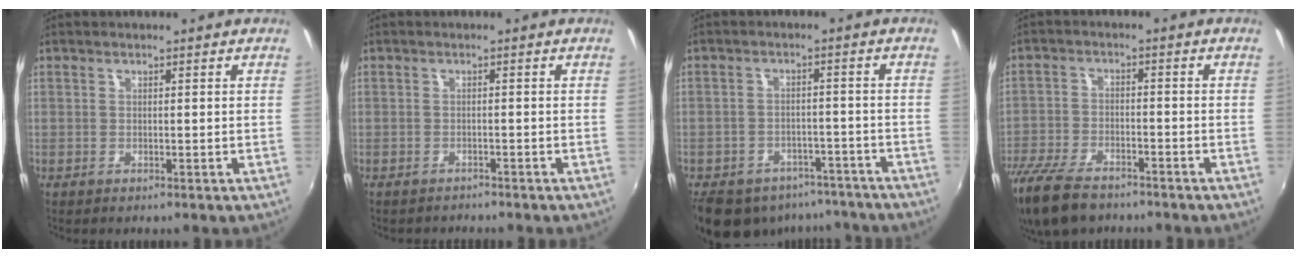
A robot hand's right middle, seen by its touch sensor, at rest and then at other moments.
{"total": 1.5, "force": [-1.5, 0.4, 0.1], "torque": [-0.006, -0.003, -0.022]}
{"total": 17.4, "force": [-13.0, 9.5, 6.6], "torque": [-0.157, 0.010, -0.160]}
{"total": 14.7, "force": [-11.2, 5.9, 7.4], "torque": [-0.188, -0.035, -0.207]}